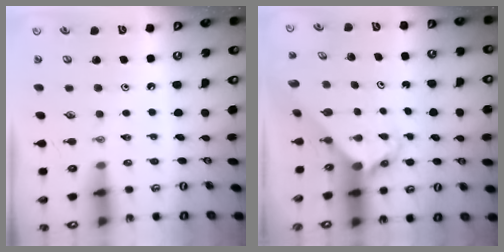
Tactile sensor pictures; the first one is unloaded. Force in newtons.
{"total": 3.7, "press": 3.7, "slide": 0.4}